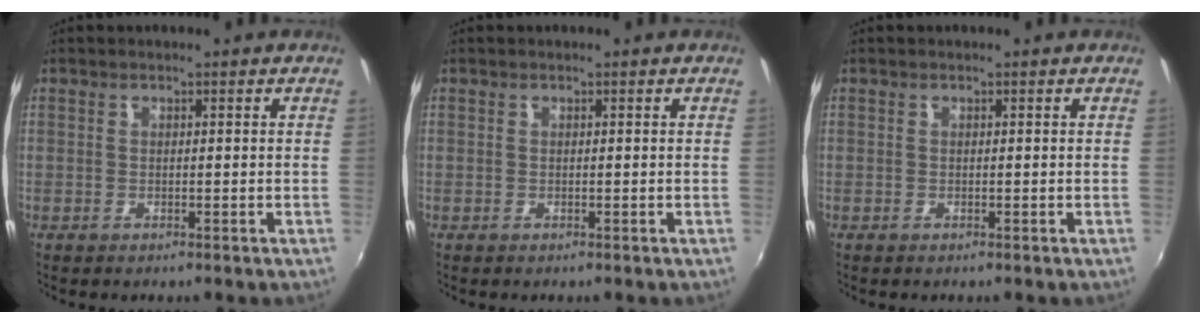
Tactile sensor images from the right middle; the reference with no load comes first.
{"total": 0.0}
{"total": 0.0}